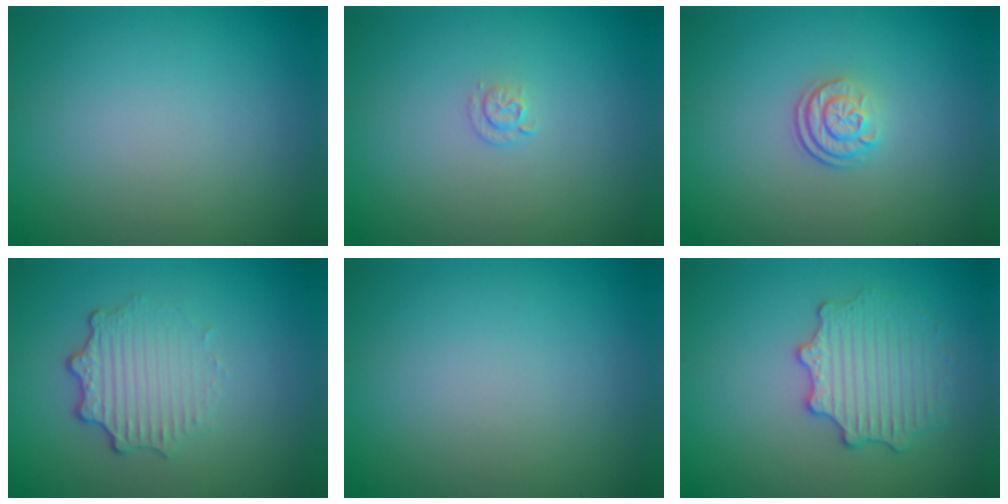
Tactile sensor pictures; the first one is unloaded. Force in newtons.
{"total": 0.9, "press": 0.6, "slide": 0.6}
{"total": 2.4, "press": 1.7, "slide": 1.7}
{"total": 3.2, "press": 2.5, "slide": 1.9}
{"total": 0.0}
{"total": 3.2, "press": 3.1, "slide": 0.4}